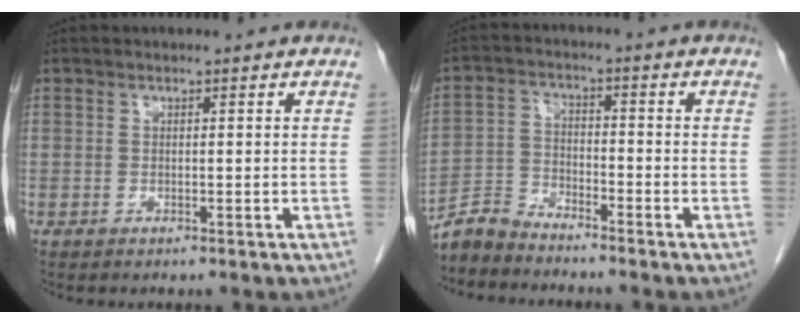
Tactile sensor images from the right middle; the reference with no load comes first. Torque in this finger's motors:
{"motor_torque": [0.18, -0.15, 0.07, 0.01]}